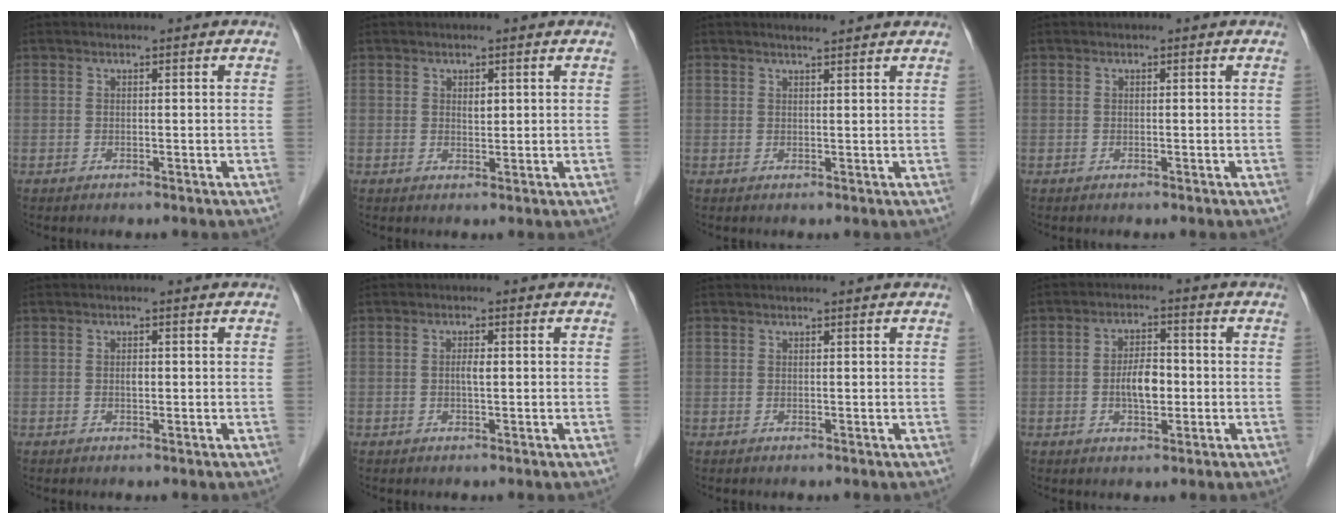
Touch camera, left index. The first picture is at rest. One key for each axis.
{"total": 1.3, "fx": 0.5, "fy": 0.7, "fz": 1.0, "tx": -0.015, "ty": -0.001, "tz": 0.009}
{"total": 3.3, "fx": 3.1, "fy": 0.1, "fz": 1.2, "tx": -0.021, "ty": 0.014, "tz": 0.041}
{"total": 0.0}
{"total": 0.8, "fx": 0.1, "fy": 0.4, "fz": 0.7, "tx": -0.012, "ty": 0.001, "tz": 0.001}
{"total": 1.5, "fx": 0.0, "fy": 0.3, "fz": 1.4, "tx": -0.027, "ty": 0.002, "tz": 0.000}
{"total": 1.4, "fx": 1.4, "fy": -0.1, "fz": 0.4, "tx": -0.007, "ty": 0.013, "tz": 0.021}
{"total": 5.0, "fx": -0.7, "fy": 2.2, "fz": 4.4, "tx": -0.084, "ty": 0.005, "tz": -0.012}